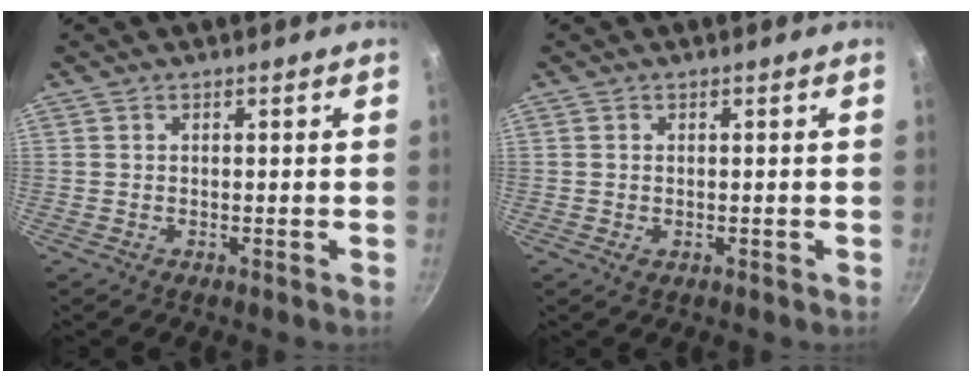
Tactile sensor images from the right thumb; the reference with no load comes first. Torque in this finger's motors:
{"motor_torque": [-0.28, 0.09, 0.10, 0.44, 0.01]}